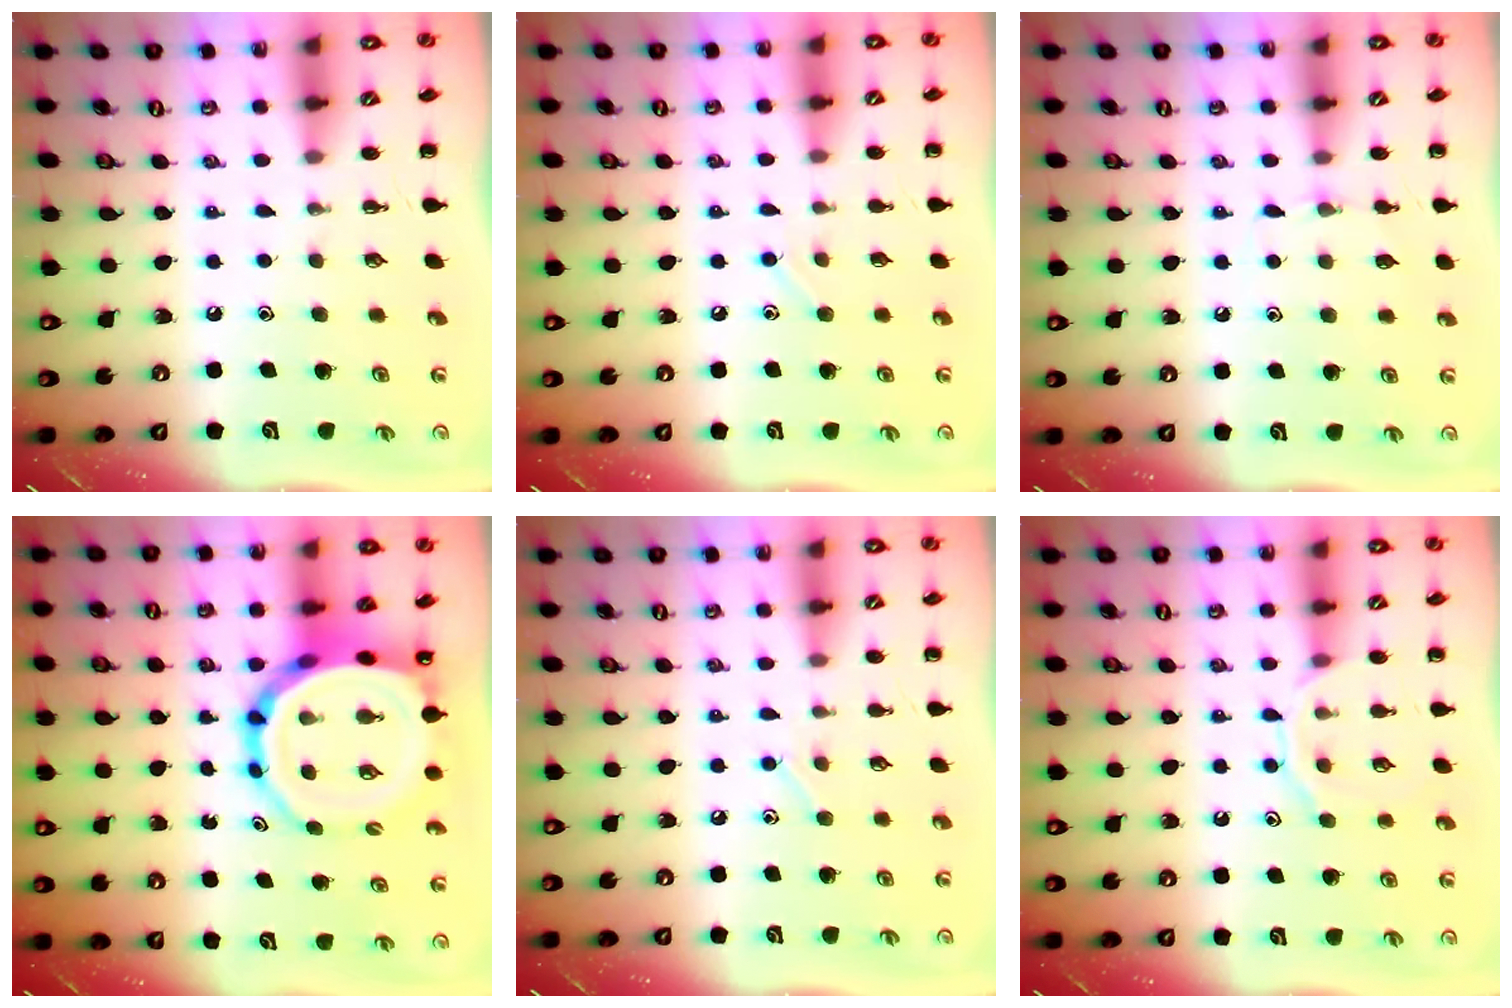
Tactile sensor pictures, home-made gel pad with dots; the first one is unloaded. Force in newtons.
{"total": 5.0, "press": 4.8, "slide": 1.4}
{"total": 4.7, "press": 4.4, "slide": 1.5}
{"total": 14.7, "press": 14.1, "slide": 4.0}
{"total": 5.2, "press": 5.0, "slide": 1.4}
{"total": 9.4, "press": 9.4, "slide": 0.6}